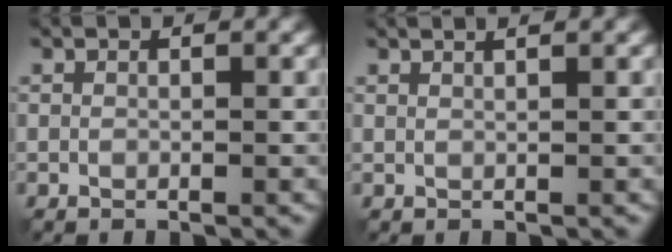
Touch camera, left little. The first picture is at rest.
{"total": 1.3, "force": [1.0, 0.3, 0.8], "torque": [-0.003, 0.004, 0.004]}